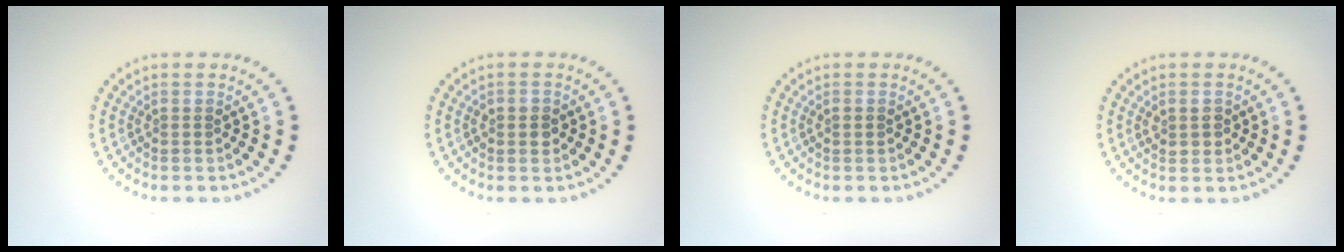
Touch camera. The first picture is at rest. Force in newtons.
{"total": 1.4, "press": 1.4, "slide": 0.3}
{"total": 0.7, "press": 0.7, "slide": 0.1}
{"total": 1.5, "press": 1.5, "slide": 0.4}